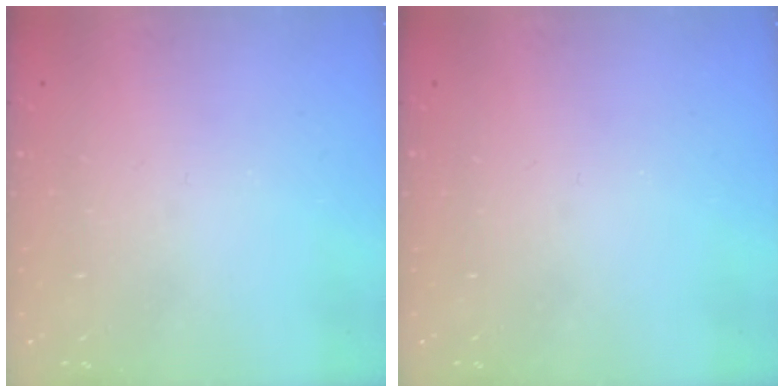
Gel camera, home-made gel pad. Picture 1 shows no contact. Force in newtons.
{"total": 0.0}